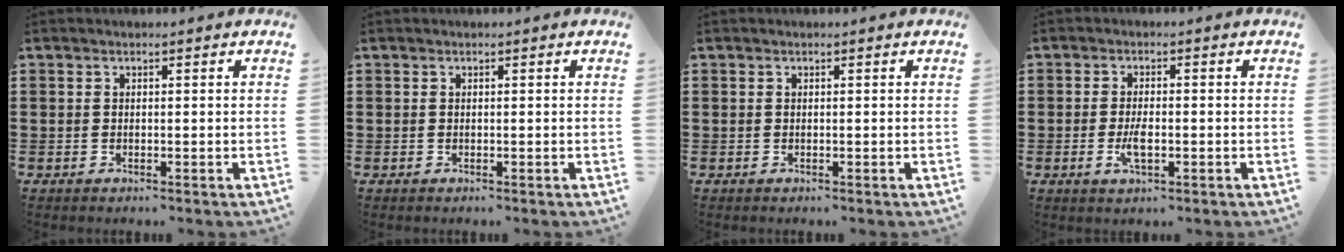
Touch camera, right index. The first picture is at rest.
{"total": 0.0}
{"total": 0.0}
{"total": 3.5, "force": [-0.9, 1.1, 3.2], "torque": [-0.063, -0.004, -0.015]}